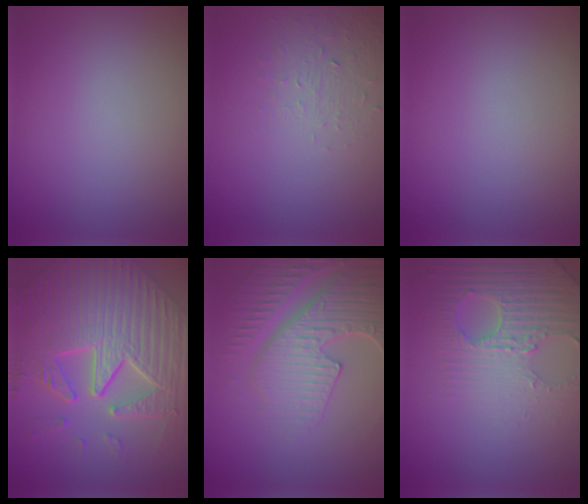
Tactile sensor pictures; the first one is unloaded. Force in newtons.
{"total": 1.4, "press": 0.7, "slide": 1.2}
{"total": 0.0}
{"total": 8.7, "press": 7.2, "slide": 4.9}
{"total": 6.4, "press": 5.4, "slide": 3.5}
{"total": 4.2, "press": 4.1, "slide": 1.1}